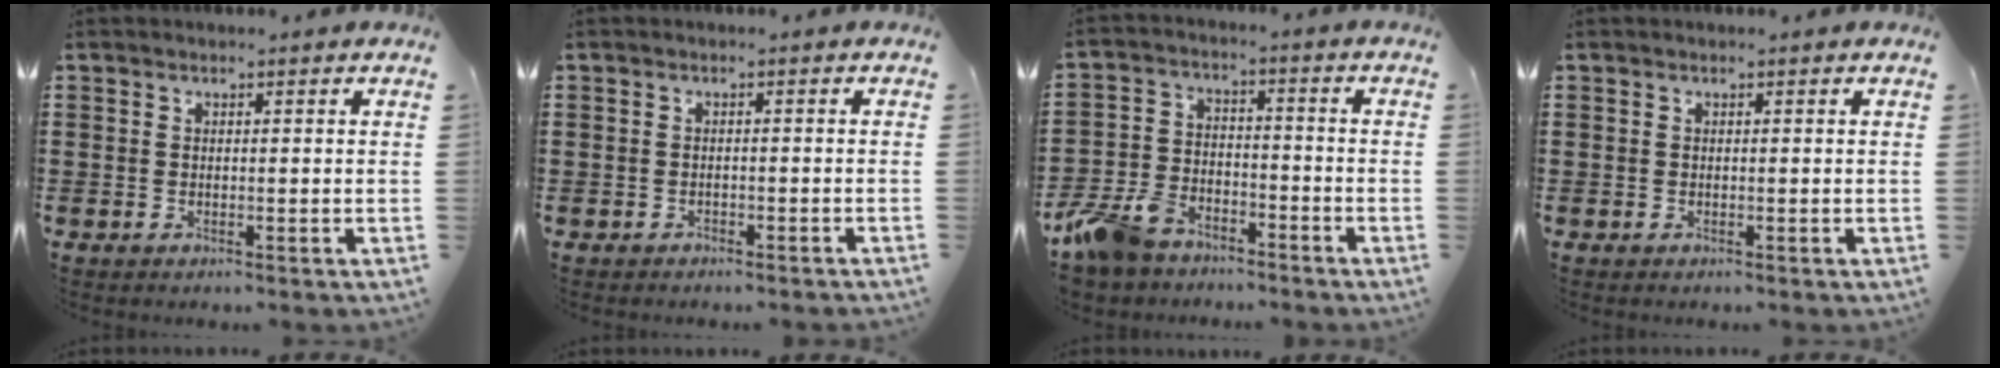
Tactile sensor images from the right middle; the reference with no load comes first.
{"total": 0.9, "force": [-0.8, 0.3, -0.1], "torque": [-0.001, 0.002, -0.018]}
{"total": 7.9, "force": [-6.8, 3.1, 2.5], "torque": [-0.082, 0.011, -0.141]}
{"total": 0.0}